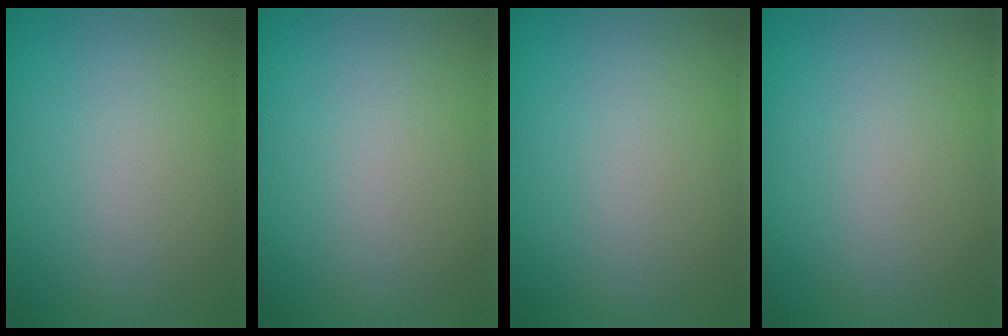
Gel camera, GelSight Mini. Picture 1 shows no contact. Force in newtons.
{"total": 0.0}
{"total": 0.0}
{"total": 0.0}